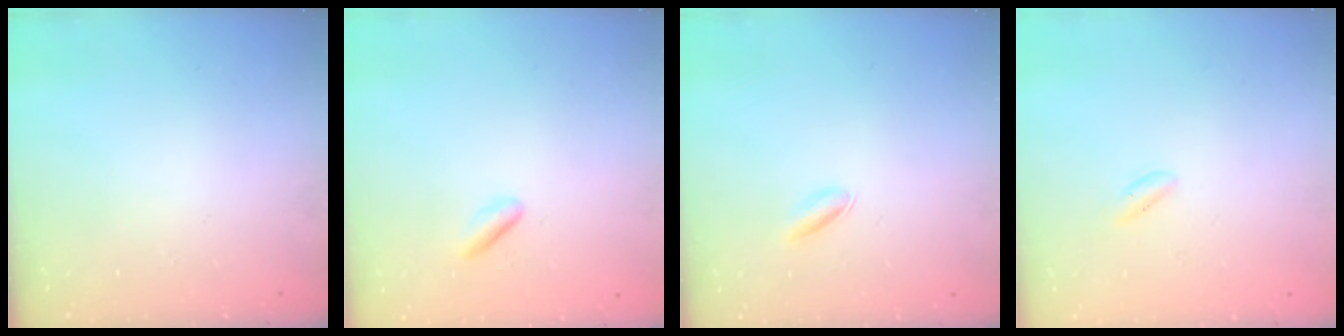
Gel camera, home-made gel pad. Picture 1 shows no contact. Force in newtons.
{"total": 1.1, "press": 0.9, "slide": 0.7}
{"total": 2.6, "press": 2.5, "slide": 0.6}
{"total": 1.1, "press": 0.9, "slide": 0.5}